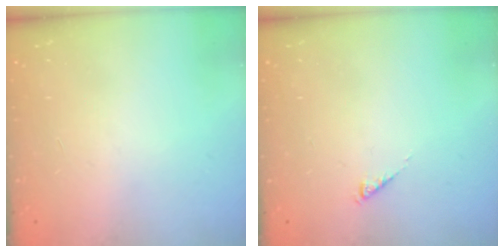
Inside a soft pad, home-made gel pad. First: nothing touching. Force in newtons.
{"total": 0.0}